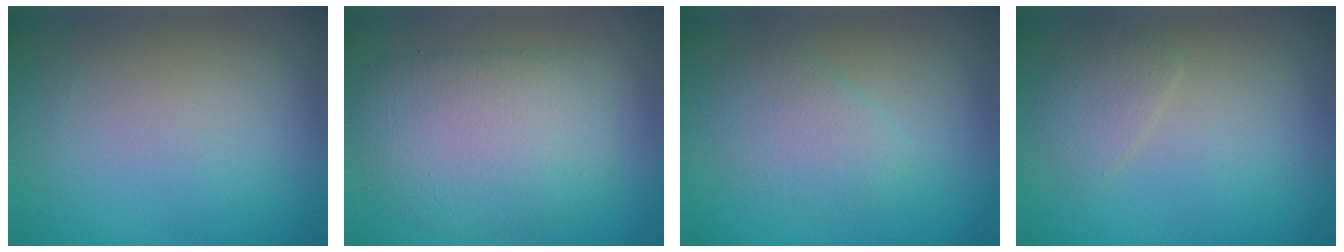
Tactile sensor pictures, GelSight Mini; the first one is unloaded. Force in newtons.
{"total": 6.1, "press": 6.1, "slide": 0.2}
{"total": 2.4, "press": 2.4, "slide": 0.1}
{"total": 1.7, "press": 1.7, "slide": 0.1}